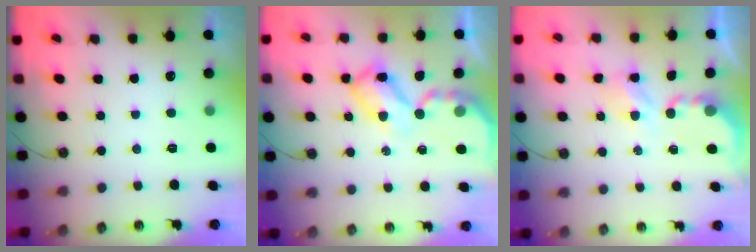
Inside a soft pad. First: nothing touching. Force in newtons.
{"total": 9.5, "press": 9.4, "slide": 0.8}
{"total": 4.0, "press": 4.0, "slide": 0.1}